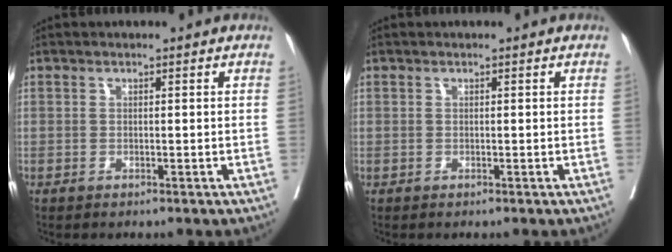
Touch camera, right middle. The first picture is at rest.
{"total": 0.0}